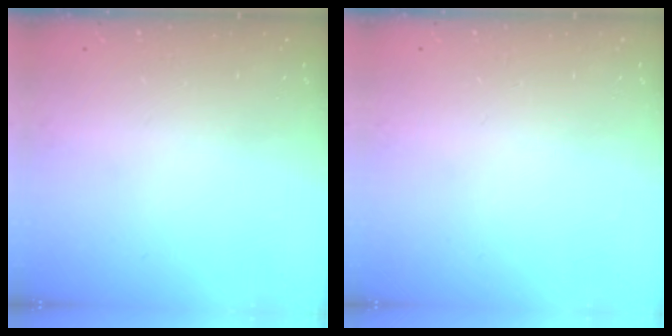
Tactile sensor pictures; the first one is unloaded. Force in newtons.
{"total": 0.0}